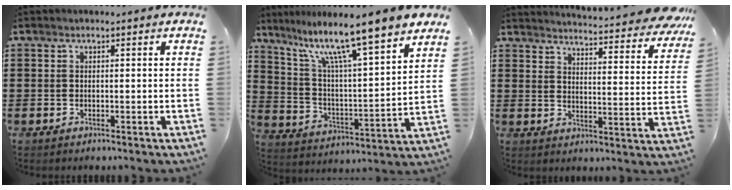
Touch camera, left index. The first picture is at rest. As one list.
[{"total": 11.4, "force": [9.2, 0.3, 6.7], "torque": [-0.147, -0.069, 0.147]}, {"total": 4.6, "force": [4.4, -0.6, 1.4], "torque": [-0.033, -0.046, 0.067]}]